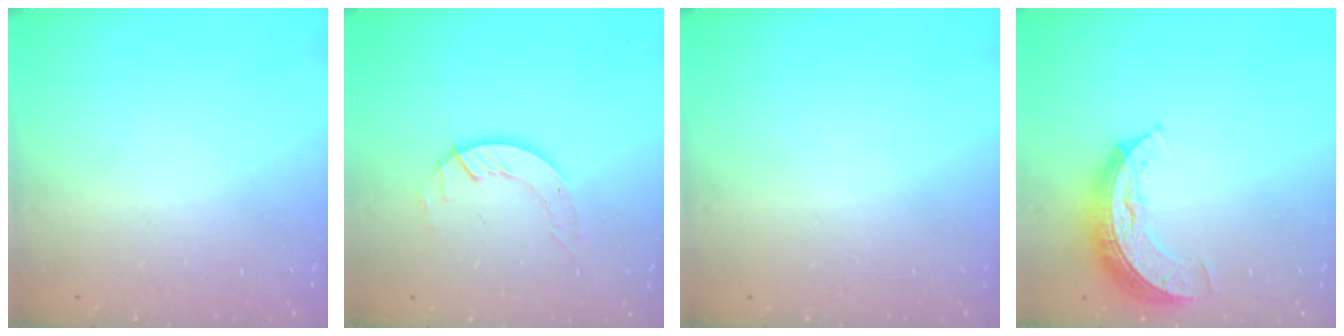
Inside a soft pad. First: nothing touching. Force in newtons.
{"total": 4.5, "press": 4.5, "slide": 0.4}
{"total": 0.0}
{"total": 8.7, "press": 8.7, "slide": 0.6}